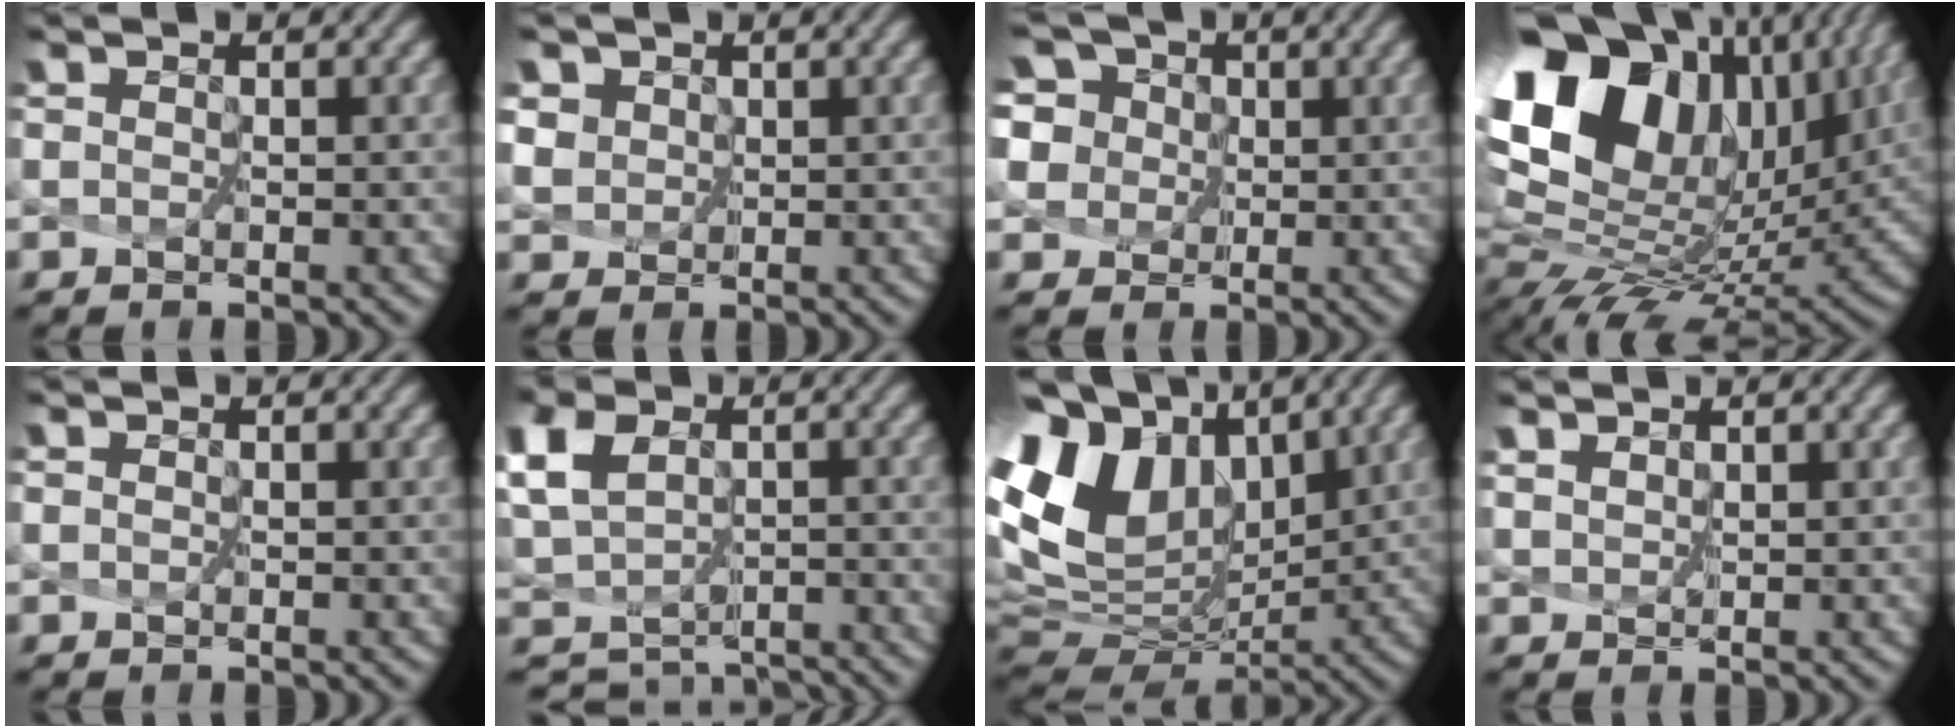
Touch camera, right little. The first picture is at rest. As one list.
[{"total": 4.0, "force": [2.4, 2.9, 1.3], "torque": [-0.052, 0.001, 0.046]}, {"total": 8.4, "force": [3.9, 6.3, 3.9], "torque": [-0.086, 0.033, 0.062]}, {"total": 17.1, "force": [5.5, 10.9, 11.9], "torque": [-0.221, 0.009, 0.137]}, {"total": 0.0}, {"total": 5.8, "force": [-1.4, 4.6, 3.2], "torque": [-0.084, -0.015, -0.002]}, {"total": 12.3, "force": [4.2, 8.2, 8.1], "torque": [-0.186, 0.008, 0.098]}, {"total": 1.4, "force": [1.4, 0.4, 0.1], "torque": [-0.026, -0.004, 0.042]}]